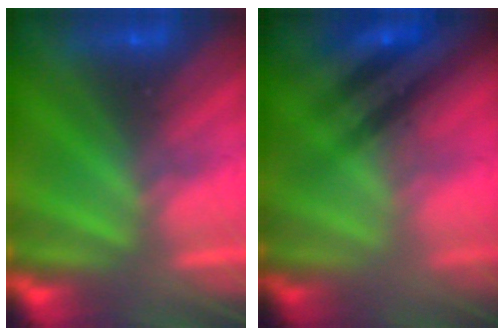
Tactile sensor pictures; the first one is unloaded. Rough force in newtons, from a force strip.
{"total": 2.8}